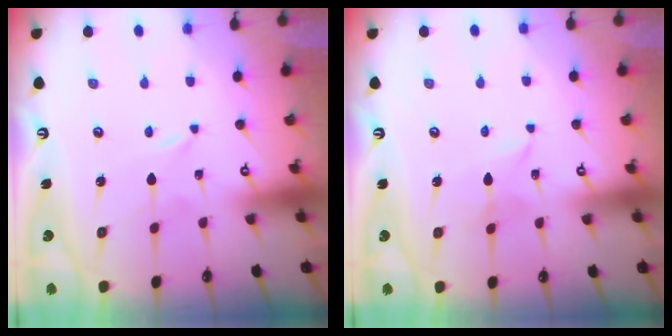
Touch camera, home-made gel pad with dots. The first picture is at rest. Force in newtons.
{"total": 2.6, "press": 2.6, "slide": 0.3}